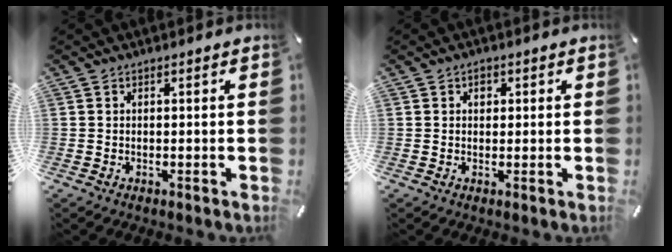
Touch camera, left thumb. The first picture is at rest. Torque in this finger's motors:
{"motor_torque": [0.17, 0.26, 0.02, -0.13, 0.03]}